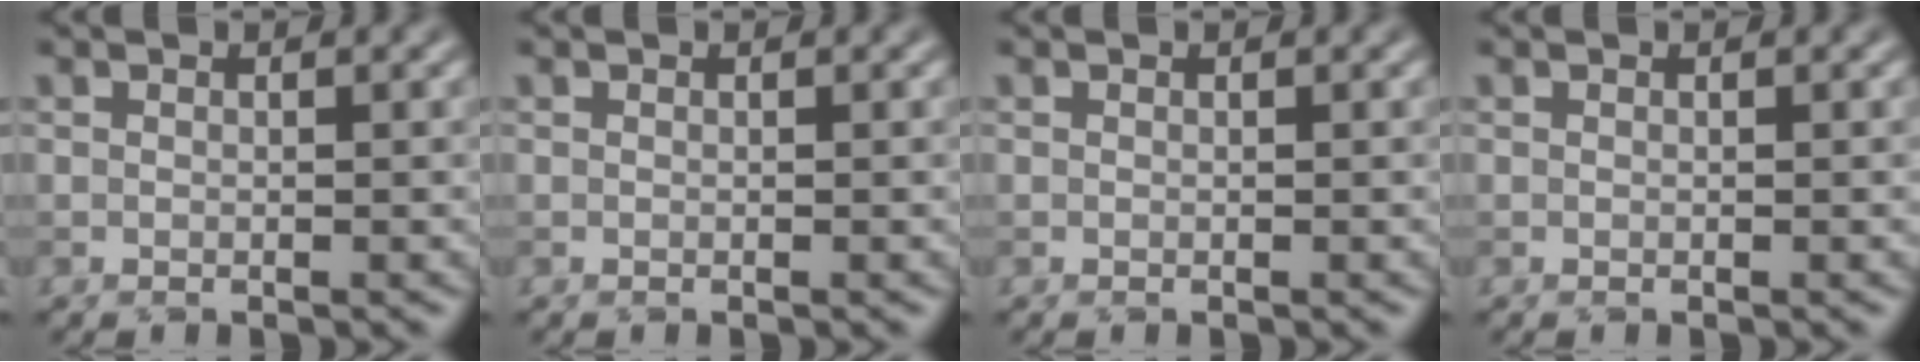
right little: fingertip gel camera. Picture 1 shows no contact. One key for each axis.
{"total": 0.0}
{"total": 0.0}
{"total": 0.0}